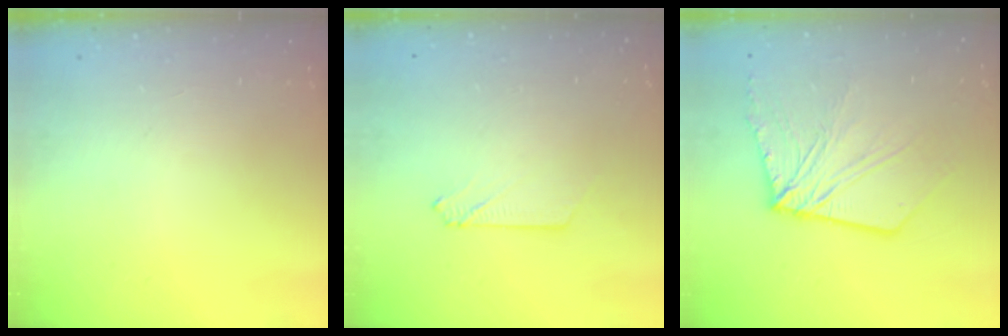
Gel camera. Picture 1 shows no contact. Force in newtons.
{"total": 2.6, "press": 2.6, "slide": 0.3}
{"total": 10.6, "press": 10.5, "slide": 1.4}